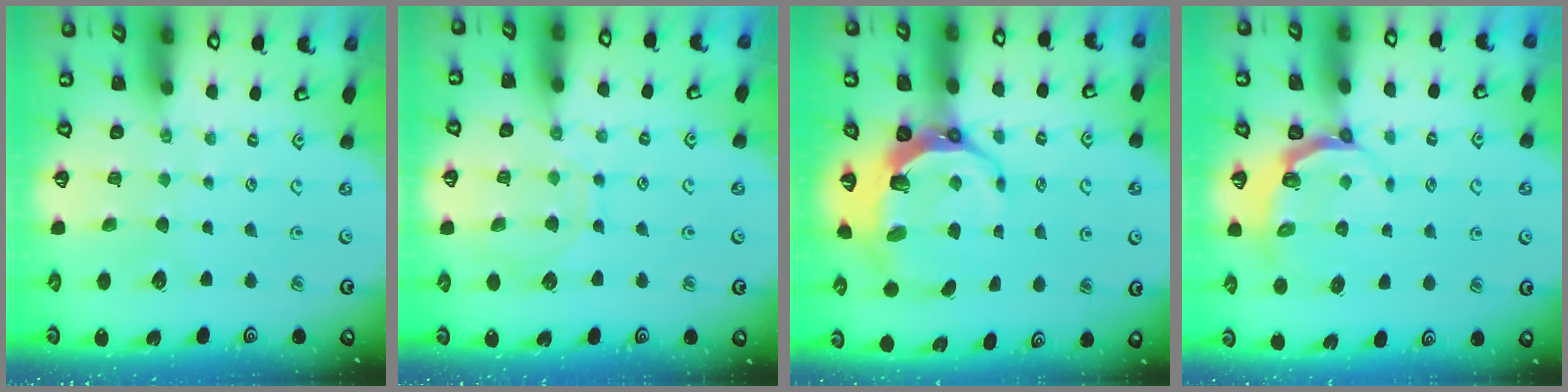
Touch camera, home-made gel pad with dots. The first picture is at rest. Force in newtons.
{"total": 8.6, "press": 8.6, "slide": 0.6}
{"total": 10.7, "press": 9.4, "slide": 5.1}
{"total": 5.4, "press": 4.7, "slide": 2.7}